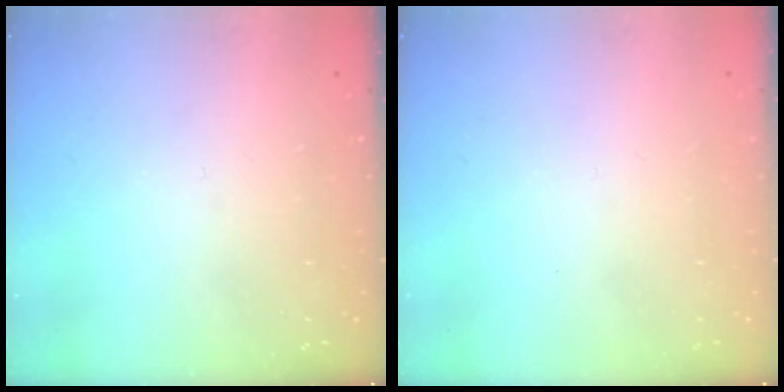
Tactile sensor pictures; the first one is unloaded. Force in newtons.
{"total": 1.7, "press": 1.6, "slide": 0.1}